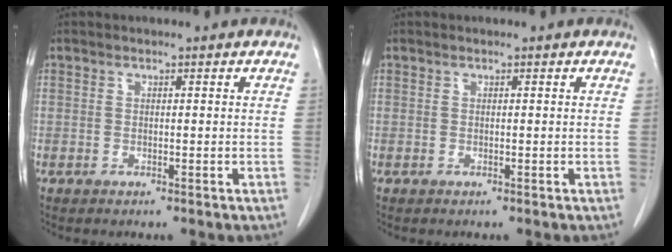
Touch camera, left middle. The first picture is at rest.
{"total": 0.0}